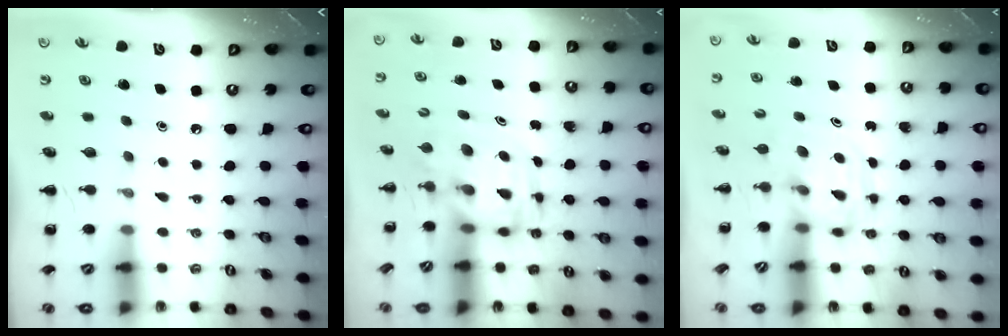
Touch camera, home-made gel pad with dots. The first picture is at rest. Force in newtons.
{"total": 3.7, "press": 3.6, "slide": 0.7}
{"total": 3.8, "press": 3.8, "slide": 0.2}